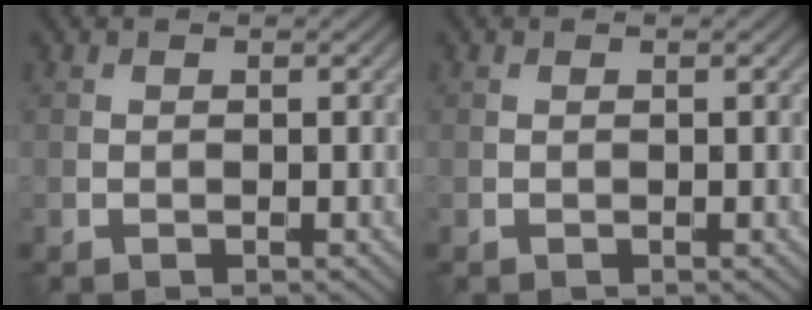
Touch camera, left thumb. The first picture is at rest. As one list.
[{"total": 0.0}]